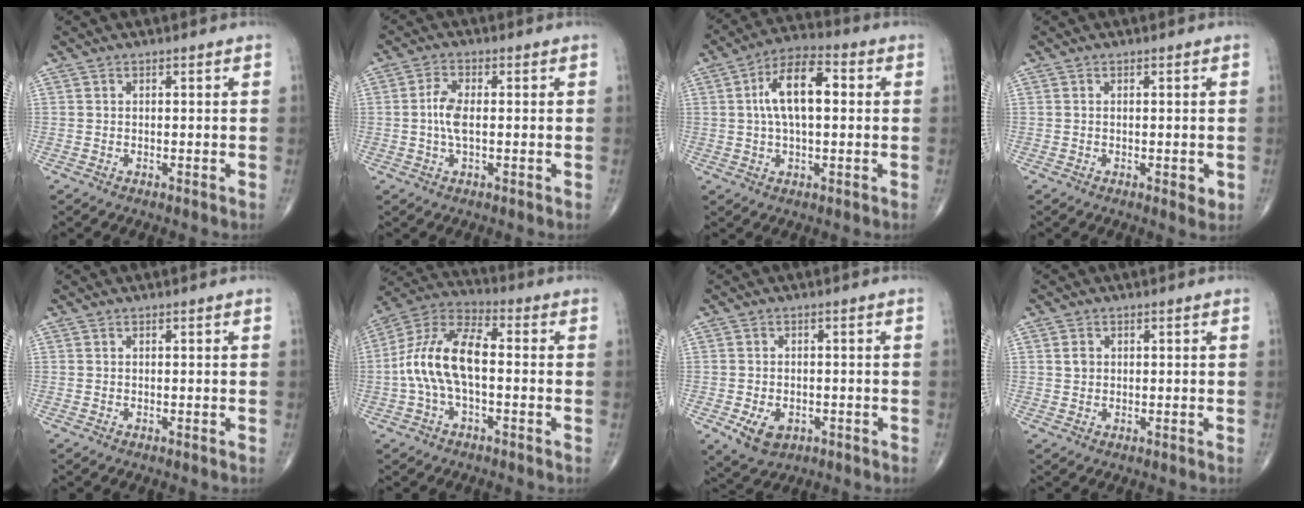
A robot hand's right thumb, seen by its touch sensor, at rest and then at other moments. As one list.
[{"total": 4.3, "force": [-0.2, 1.8, 4.0], "torque": [-0.090, 0.003, -0.009]}, {"total": 11.3, "force": [1.6, 5.3, 9.9], "torque": [-0.172, 0.022, 0.021]}, {"total": 1.9, "force": [-0.5, 0.7, 1.7], "torque": [-0.017, -0.005, -0.005]}, {"total": 0.0}, {"total": 13.1, "force": [-1.1, 6.3, 11.5], "torque": [-0.234, 0.042, -0.029]}, {"total": 5.6, "force": [-2.1, 3.8, 3.5], "torque": [-0.052, 0.001, -0.026]}, {"total": 1.8, "force": [0.4, 1.5, 0.8], "torque": [-0.010, -0.001, 0.008]}]